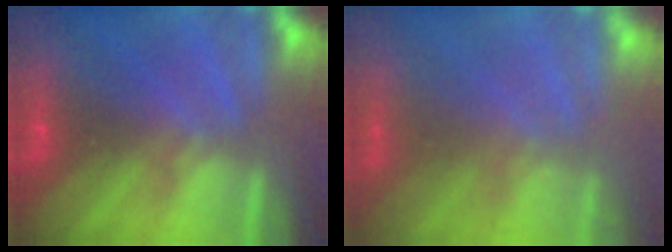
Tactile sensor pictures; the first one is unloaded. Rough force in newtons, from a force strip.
{"total": 2.9}